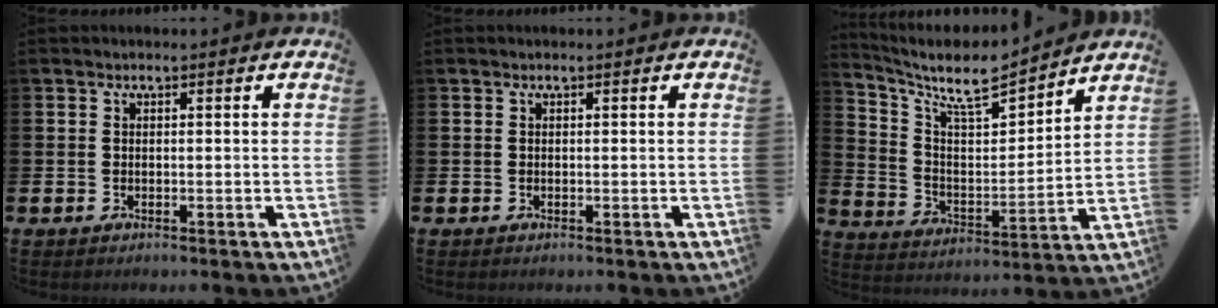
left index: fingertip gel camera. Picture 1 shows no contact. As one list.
[{"total": 0.0}, {"total": 8.9, "force": [7.7, 2.0, 4.0], "torque": [-0.105, -0.052, 0.130]}]